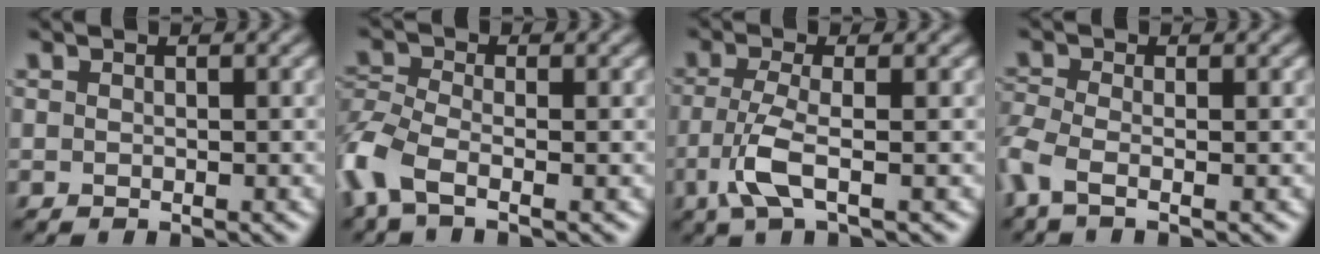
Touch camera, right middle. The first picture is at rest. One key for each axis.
{"total": 5.4, "fx": -2.8, "fy": 2.5, "fz": 3.9, "tx": -0.106, "ty": -0.010, "tz": -0.075}
{"total": 3.7, "fx": -1.4, "fy": 0.9, "fz": 3.3, "tx": -0.079, "ty": -0.002, "tz": -0.034}
{"total": 3.2, "fx": -1.6, "fy": 1.1, "fz": 2.6, "tx": -0.068, "ty": -0.014, "tz": -0.045}